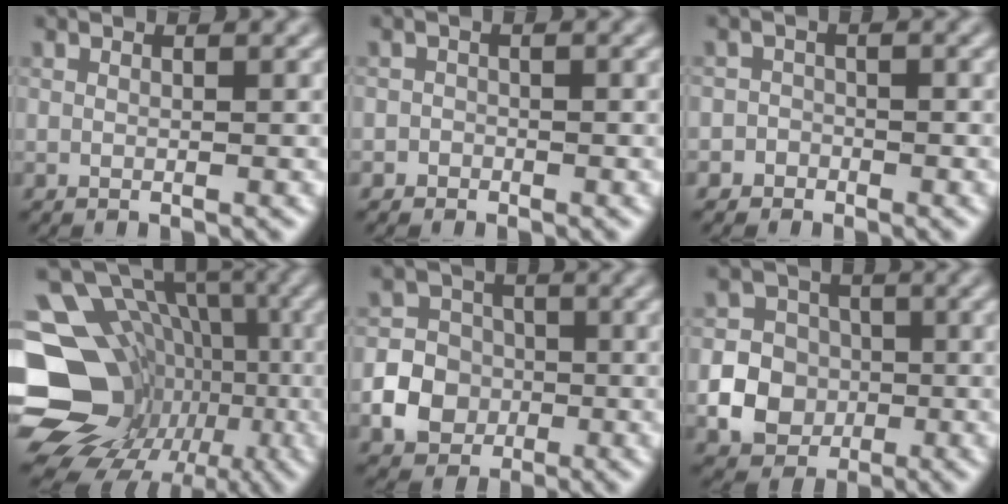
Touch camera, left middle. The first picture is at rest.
{"total": 1.1, "force": [-0.7, 0.9, -0.1], "torque": [0.010, 0.006, -0.011]}
{"total": 2.1, "force": [-1.3, 1.6, -0.2], "torque": [0.030, 0.009, -0.028]}
{"total": 18.8, "force": [-4.8, 16.1, 8.4], "torque": [-0.152, 0.011, -0.076]}
{"total": 4.7, "force": [-1.4, 4.1, 1.7], "torque": [-0.017, 0.004, -0.042]}
{"total": 8.6, "force": [-2.3, 8.0, 2.2], "torque": [-0.042, -0.010, -0.059]}